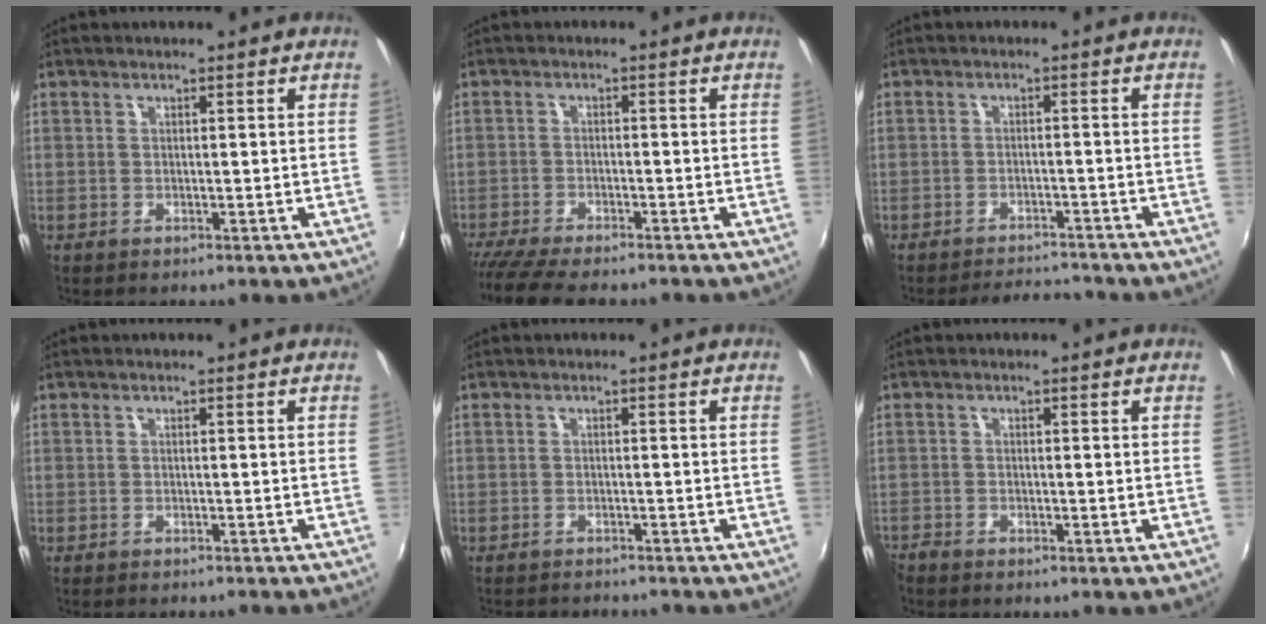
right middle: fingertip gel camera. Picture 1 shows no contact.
{"total": 9.0, "force": [-7.9, 1.0, 4.2], "torque": [-0.101, -0.035, -0.133]}
{"total": 5.6, "force": [-5.4, 0.9, 0.9], "torque": [-0.032, 0.011, -0.078]}
{"total": 1.9, "force": [-1.7, 0.2, 0.6], "torque": [-0.019, -0.010, -0.029]}
{"total": 5.1, "force": [-4.9, 0.4, 1.4], "torque": [-0.040, -0.010, -0.073]}
{"total": 2.2, "force": [-2.1, 0.7, 0.3], "torque": [-0.013, -0.010, -0.045]}